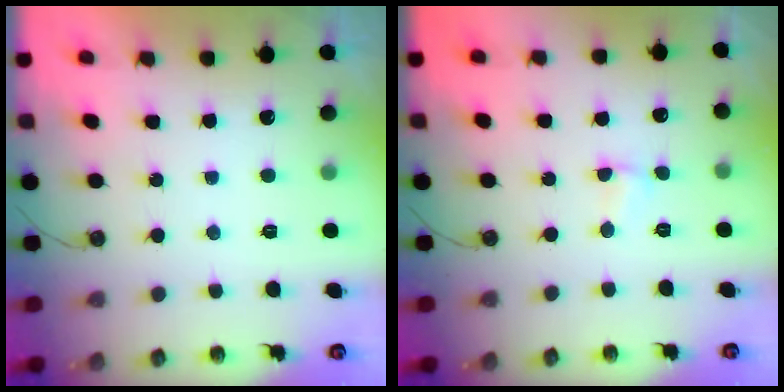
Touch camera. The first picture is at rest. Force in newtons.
{"total": 1.3, "press": 1.2, "slide": 0.4}